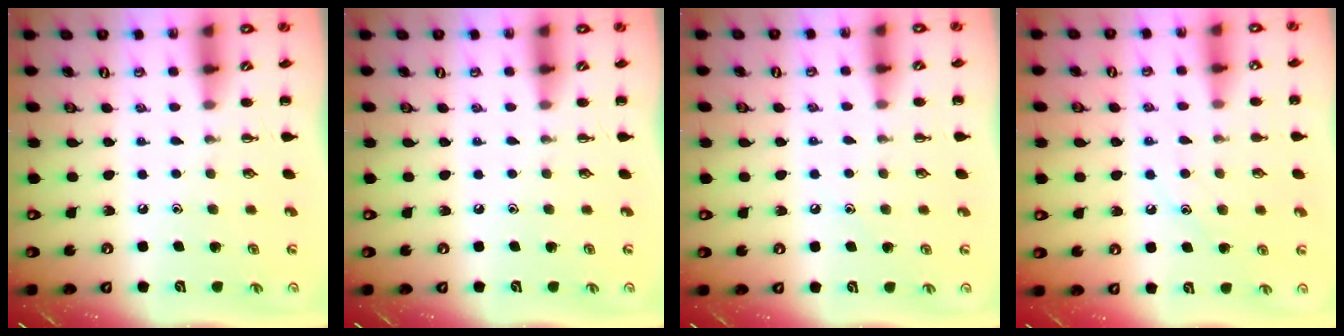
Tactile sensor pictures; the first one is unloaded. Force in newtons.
{"total": 0.0}
{"total": 5.5, "press": 5.3, "slide": 1.6}
{"total": 8.7, "press": 8.5, "slide": 1.5}